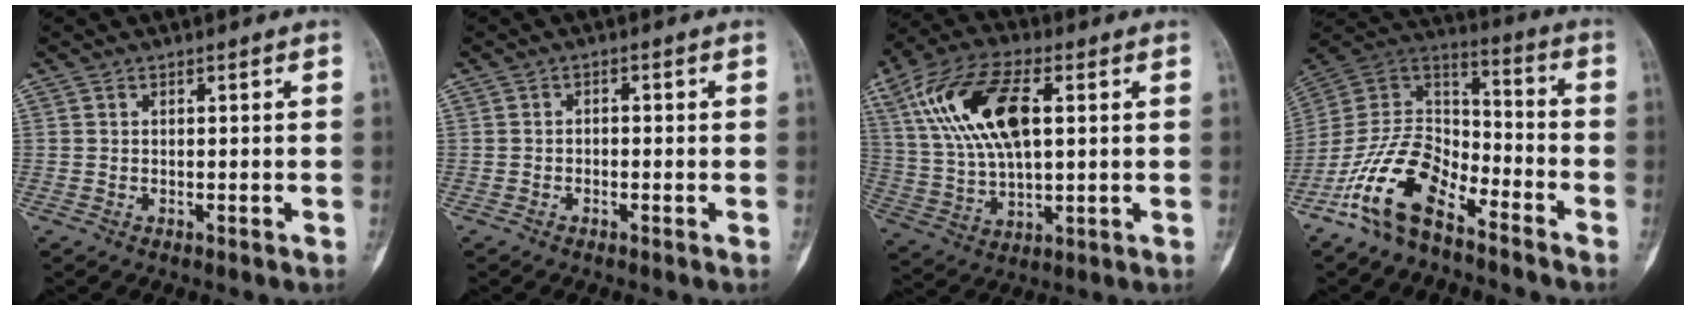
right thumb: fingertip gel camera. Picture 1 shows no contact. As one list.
[{"total": 1.0, "force": [-0.4, 0.7, 0.6], "torque": [-0.001, 0.005, -0.012]}, {"total": 17.8, "force": [5.1, 8.4, 14.8], "torque": [-0.293, 0.005, 0.098]}, {"total": 16.3, "force": [-10.4, 7.9, 9.6], "torque": [-0.170, 0.083, -0.206]}]